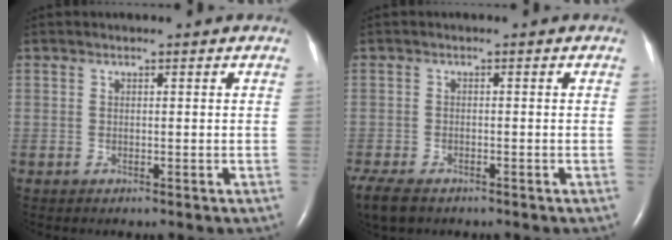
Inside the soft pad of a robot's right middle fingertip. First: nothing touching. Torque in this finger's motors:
{"motor_torque": [0.22, -0.22, 0.02, 0.04]}